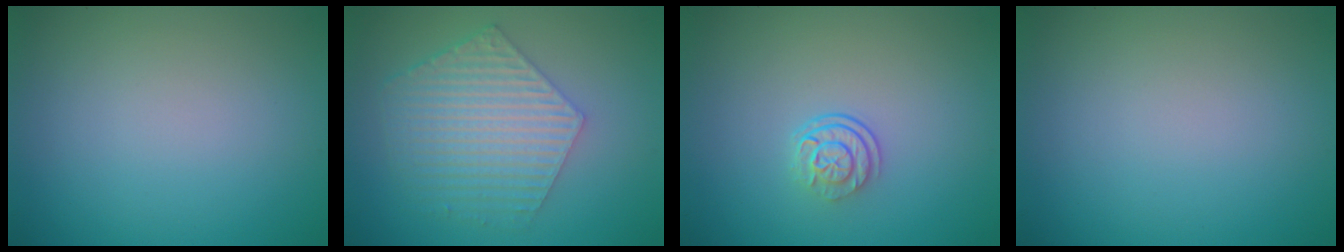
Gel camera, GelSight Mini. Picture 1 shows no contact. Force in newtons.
{"total": 6.0, "press": 4.4, "slide": 4.1}
{"total": 2.5, "press": 1.8, "slide": 1.8}
{"total": 0.0}